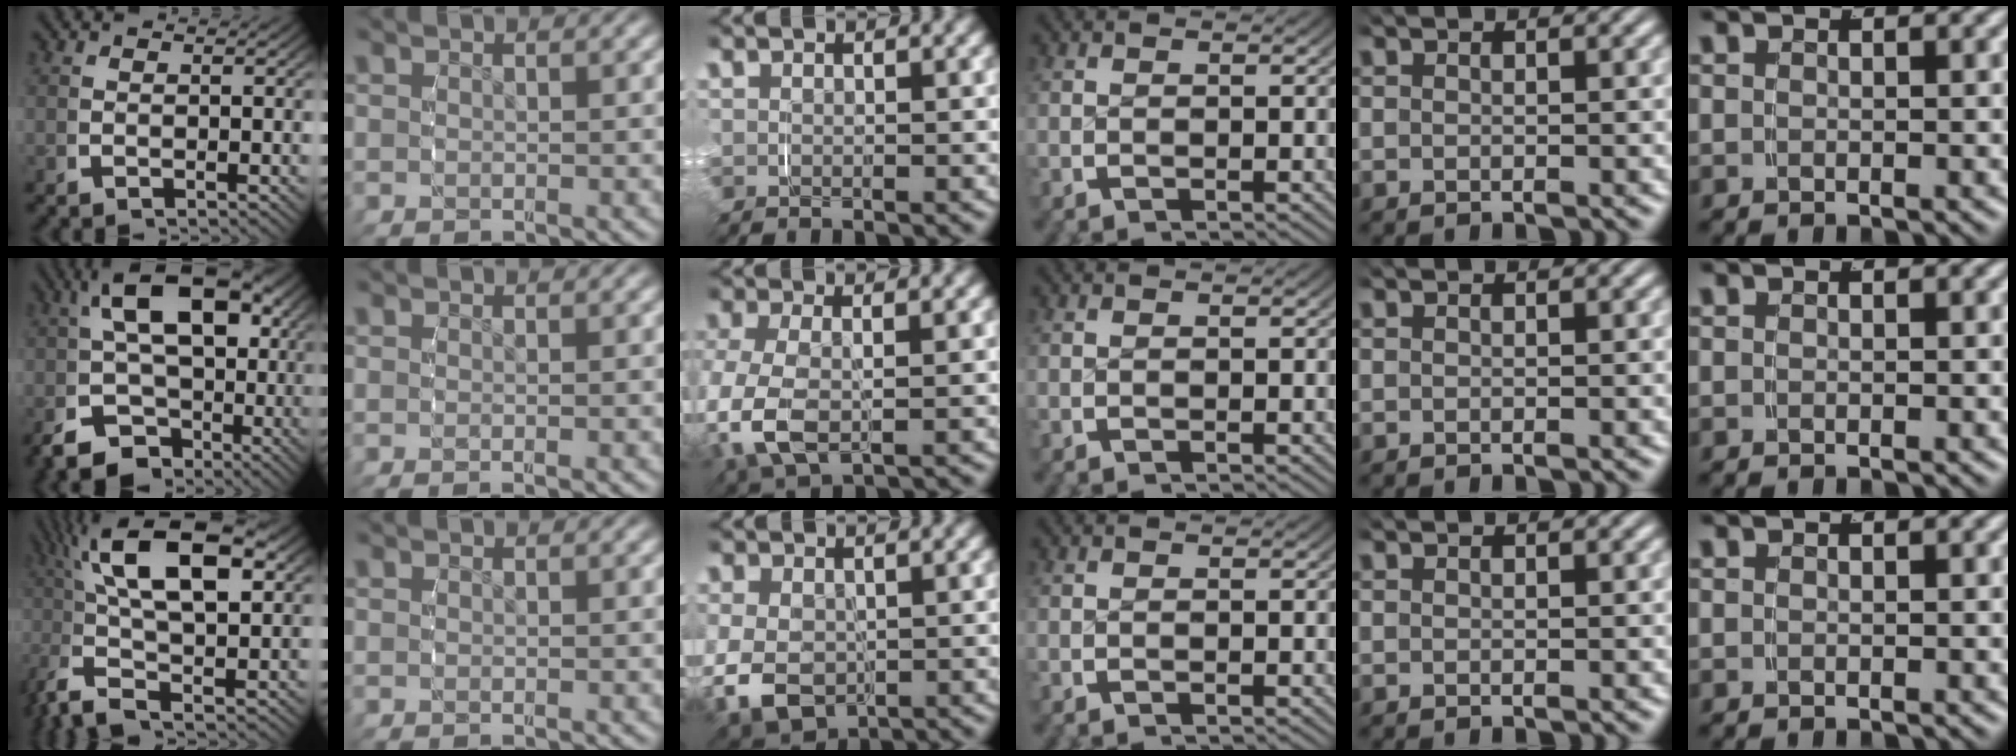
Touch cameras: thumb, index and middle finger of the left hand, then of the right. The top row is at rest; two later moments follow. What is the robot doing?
{"motion": "grasp_and_lifting", "object": "shorts"}